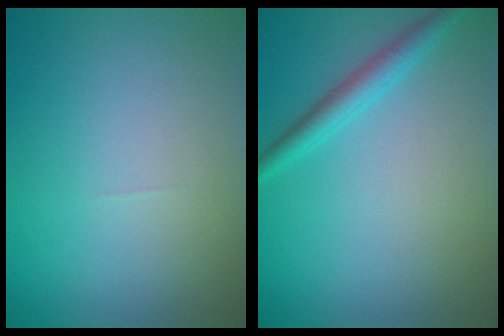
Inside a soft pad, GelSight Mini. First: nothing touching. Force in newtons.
{"total": 2.4, "press": 2.4, "slide": 0.1}